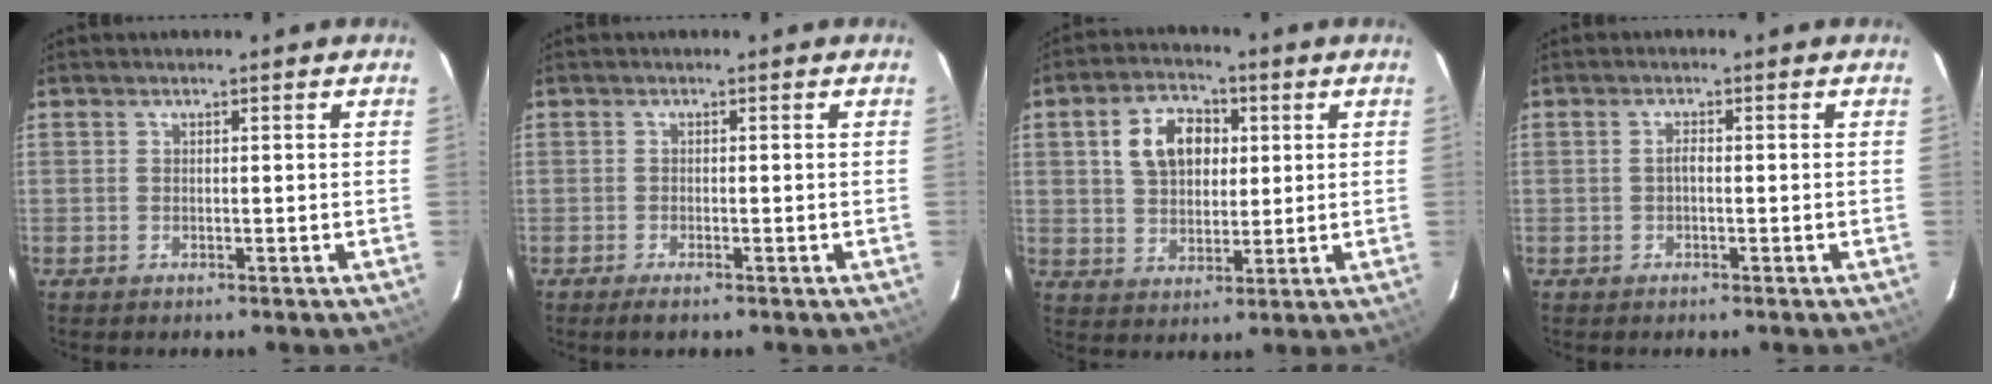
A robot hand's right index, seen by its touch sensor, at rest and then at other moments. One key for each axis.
{"total": 1.8, "fx": -1.4, "fy": 0.2, "fz": 1.1, "tx": -0.025, "ty": -0.006, "tz": -0.027}
{"total": 10.0, "fx": 2.8, "fy": 6.8, "fz": 6.7, "tx": -0.128, "ty": 0.027, "tz": 0.052}
{"total": 2.0, "fx": -0.6, "fy": 0.3, "fz": 1.9, "tx": -0.039, "ty": 0.006, "tz": -0.012}